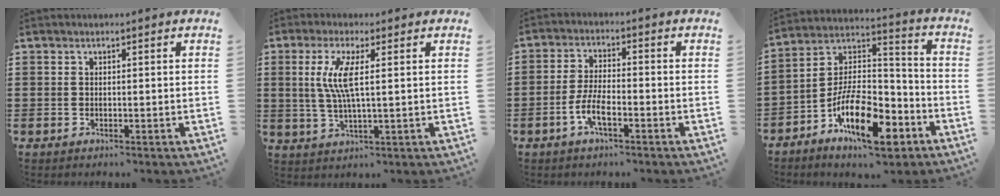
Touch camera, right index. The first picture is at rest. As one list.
[{"total": 6.2, "force": [1.3, 0.9, 6.0], "torque": [-0.138, -0.011, 0.012]}, {"total": 5.0, "force": [-2.4, 1.5, 4.2], "torque": [-0.103, -0.006, -0.053]}, {"total": 15.2, "force": [-8.6, 6.2, 10.8], "torque": [-0.198, 0.035, -0.151]}]